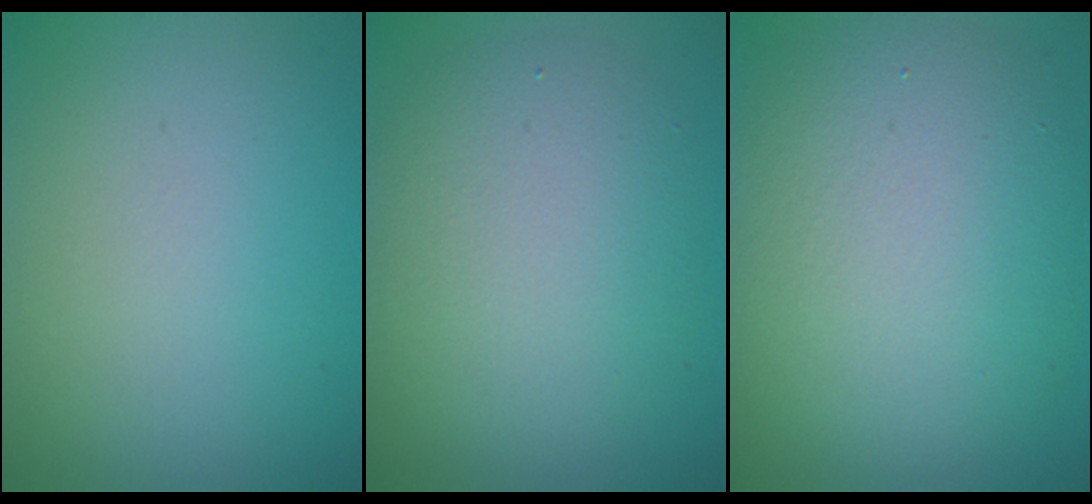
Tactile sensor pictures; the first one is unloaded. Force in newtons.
{"total": 5.8, "press": 5.8, "slide": 0.2}
{"total": 9.4, "press": 9.3, "slide": 0.6}